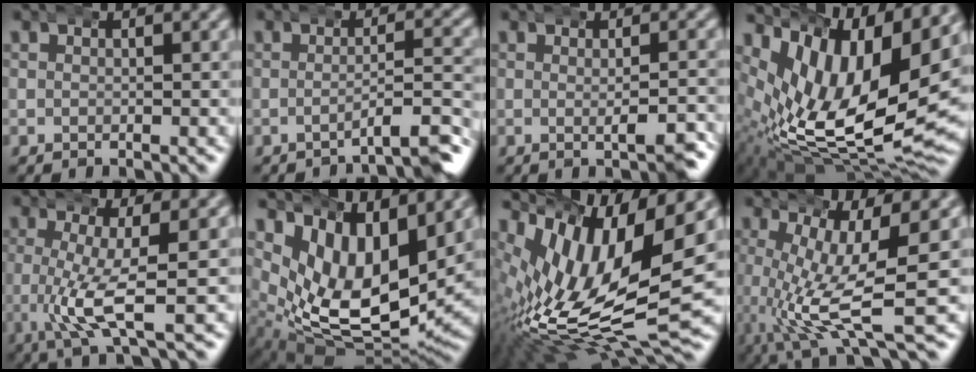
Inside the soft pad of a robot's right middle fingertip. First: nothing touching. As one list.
[{"total": 4.1, "force": [-3.3, -0.1, 2.5], "torque": [-0.026, 0.004, -0.053]}, {"total": 2.0, "force": [-0.5, -0.1, 1.9], "torque": [-0.024, 0.009, -0.016]}, {"total": 18.4, "force": [-0.2, 11.0, 14.7], "torque": [-0.261, -0.040, 0.020]}, {"total": 5.1, "force": [0.4, 0.5, 5.1], "torque": [-0.104, -0.011, 0.008]}, {"total": 14.6, "force": [1.6, 9.6, 10.9], "torque": [-0.206, -0.045, 0.044]}, {"total": 15.0, "force": [-0.3, 8.0, 12.7], "torque": [-0.218, -0.028, 0.015]}, {"total": 8.3, "force": [0.0, 2.8, 7.9], "torque": [-0.148, -0.020, 0.005]}]